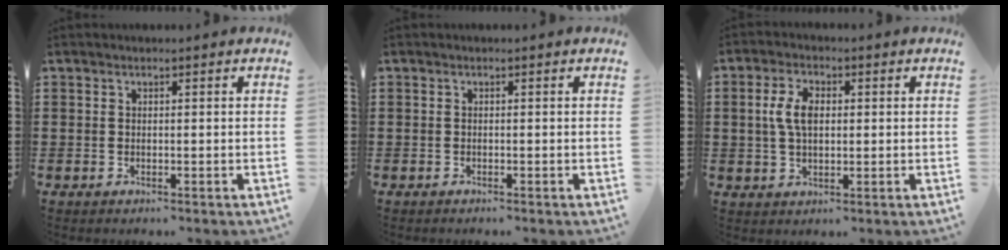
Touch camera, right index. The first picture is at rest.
{"total": 0.0}
{"total": 5.3, "force": [0.7, 3.0, 4.3], "torque": [-0.098, 0.012, 0.007]}